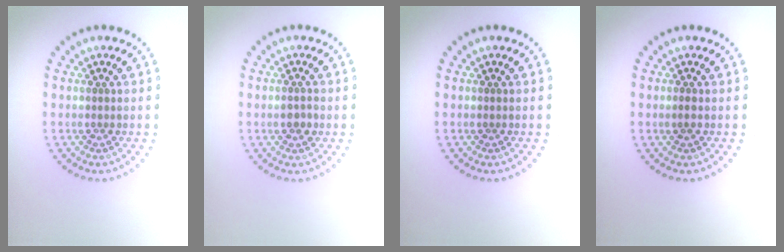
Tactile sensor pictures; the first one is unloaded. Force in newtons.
{"total": 1.4, "press": 1.3, "slide": 0.4}
{"total": 0.0}
{"total": 0.7, "press": 0.7, "slide": 0.3}